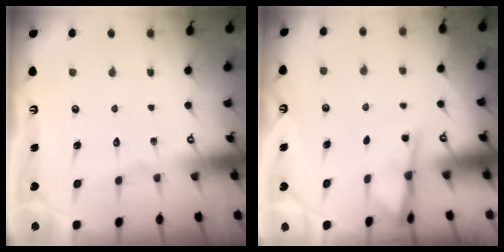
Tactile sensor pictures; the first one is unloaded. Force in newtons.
{"total": 2.0, "press": 2.0, "slide": 0.4}